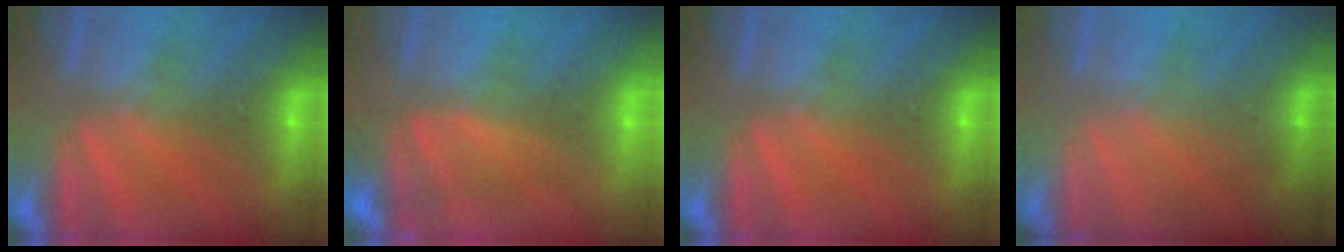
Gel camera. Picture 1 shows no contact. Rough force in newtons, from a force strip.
{"total": 4.5}
{"total": 0.0}
{"total": 1.2}